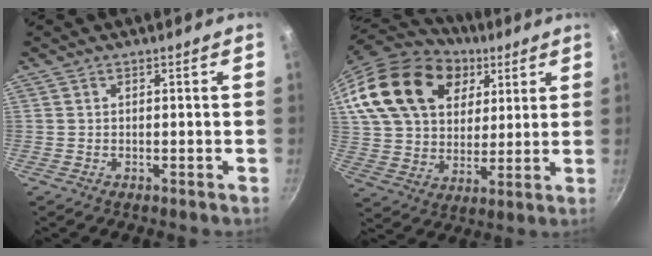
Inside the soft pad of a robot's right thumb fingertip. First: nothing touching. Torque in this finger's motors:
{"motor_torque": [-1.04, 1.96, 0.73, -0.39, 0.50]}